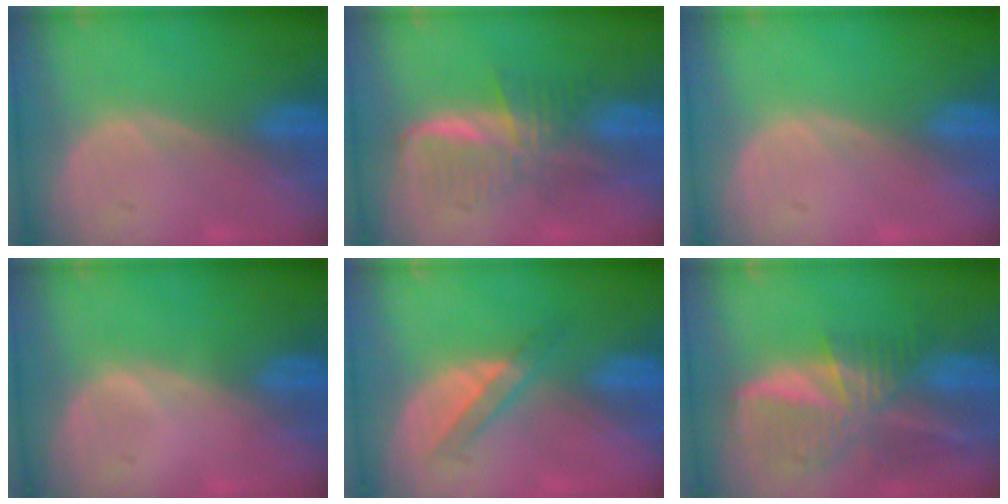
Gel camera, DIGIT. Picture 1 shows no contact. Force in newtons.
{"total": 5.9, "press": 5.9, "slide": 0.8}
{"total": 0.0}
{"total": 0.5, "press": 0.1, "slide": 0.5}
{"total": 3.6, "press": 3.4, "slide": 1.1}
{"total": 9.5, "press": 8.3, "slide": 4.7}